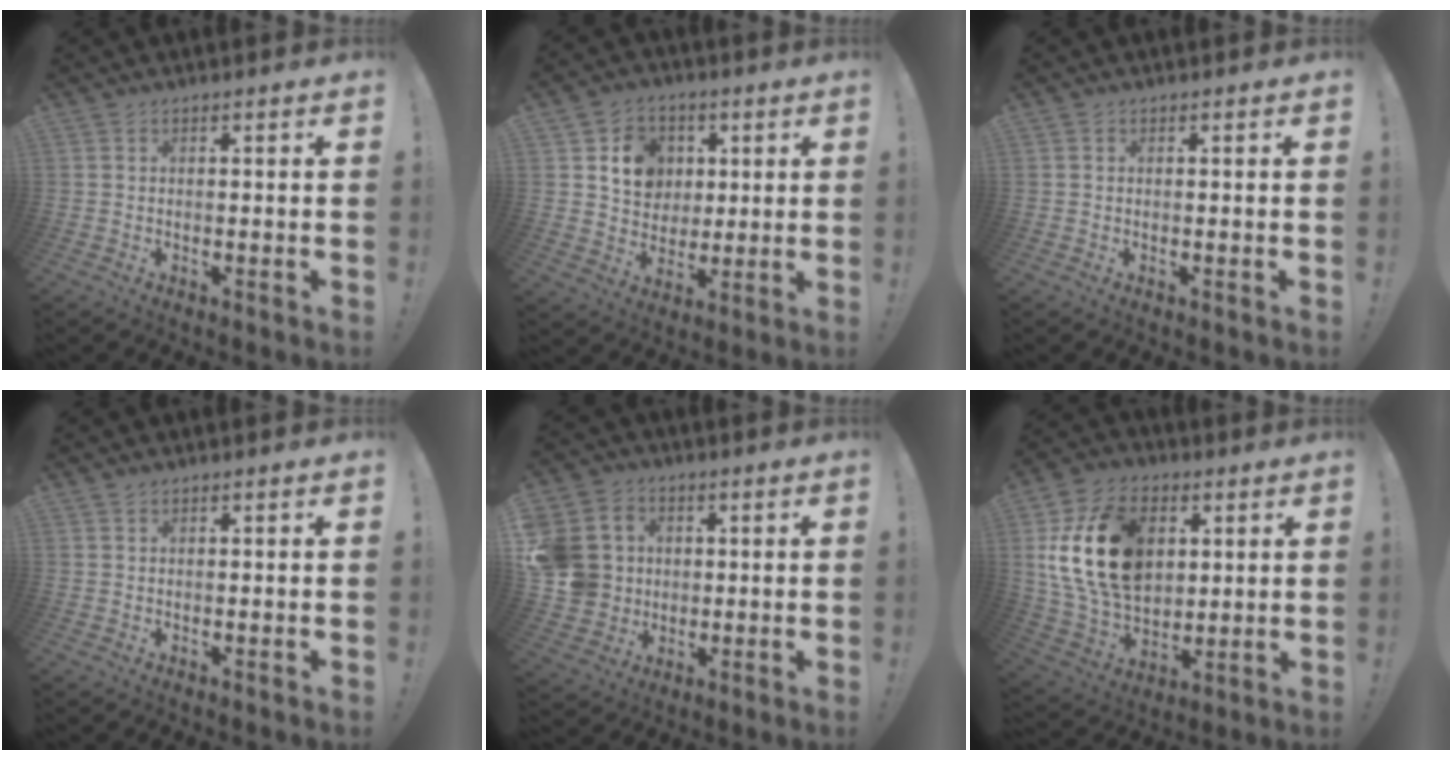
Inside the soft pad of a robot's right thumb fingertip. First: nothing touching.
{"total": 11.8, "force": [3.9, 10.2, 4.6], "torque": [-0.064, -0.011, 0.082]}
{"total": 0.0}
{"total": 0.6, "force": [0.5, 0.2, 0.2], "torque": [0.002, -0.003, 0.009]}
{"total": 12.6, "force": [0.6, 11.7, 4.6], "torque": [-0.081, 0.008, 0.022]}
{"total": 22.5, "force": [5.3, 15.8, 15.1], "torque": [-0.276, -0.012, 0.104]}